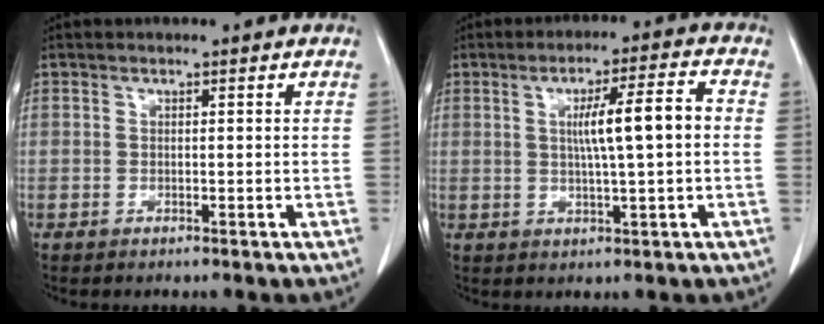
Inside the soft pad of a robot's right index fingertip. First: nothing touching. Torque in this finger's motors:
{"motor_torque": [0.69, 0.44, 0.21, 0.13]}